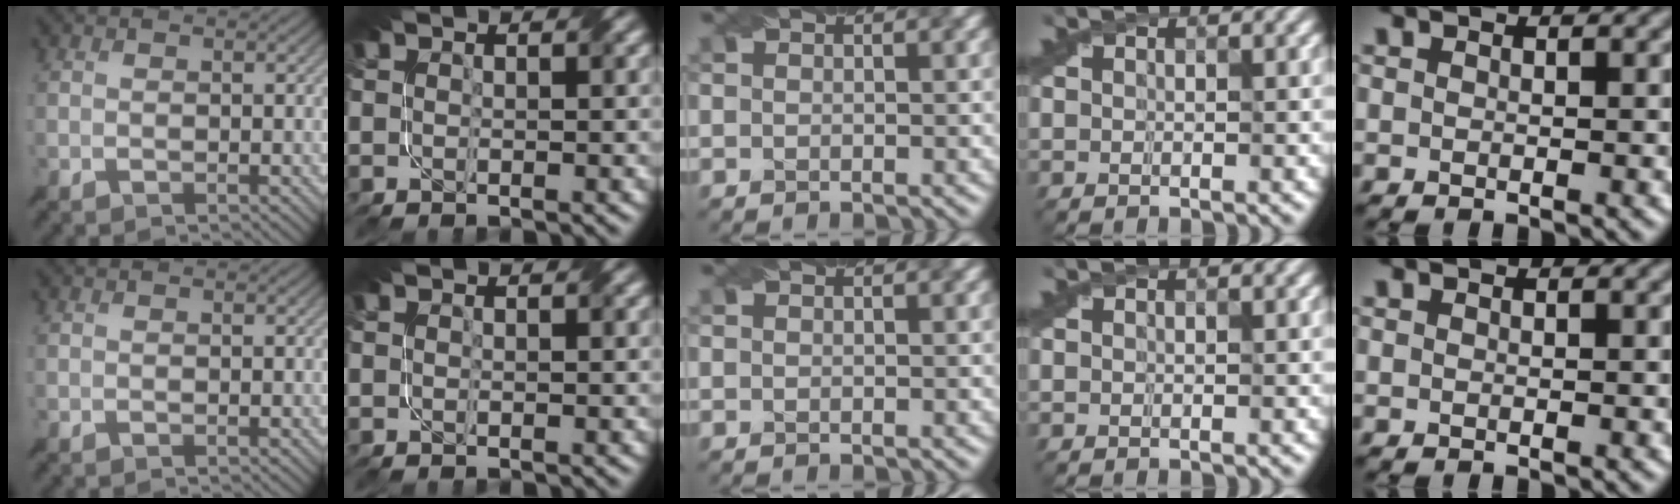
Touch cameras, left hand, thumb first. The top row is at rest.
{}